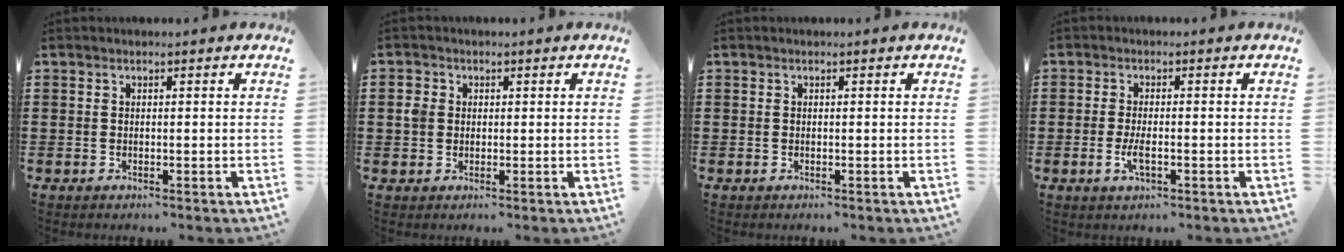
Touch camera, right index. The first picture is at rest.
{"total": 2.1, "force": [0.3, 1.9, 1.0], "torque": [-0.025, 0.009, 0.004]}
{"total": 0.0}
{"total": 3.1, "force": [-0.8, 1.0, 2.8], "torque": [-0.063, -0.005, -0.019]}